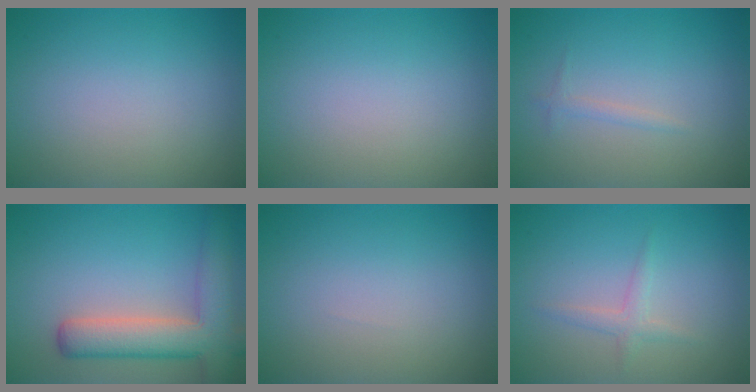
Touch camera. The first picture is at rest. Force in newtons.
{"total": 0.0}
{"total": 0.7, "press": 0.7, "slide": 0.1}
{"total": 6.8, "press": 6.7, "slide": 0.6}
{"total": 0.0}
{"total": 1.3, "press": 1.3, "slide": 0.0}